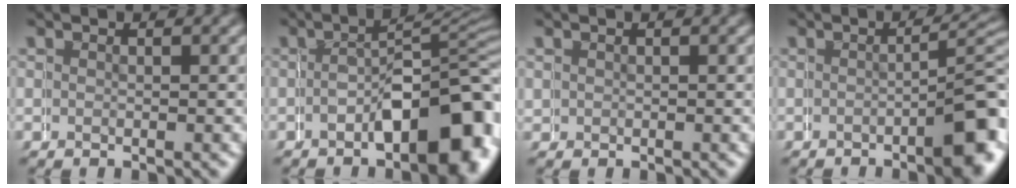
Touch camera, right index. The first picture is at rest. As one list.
[{"total": 8.6, "force": [-3.3, 4.2, 6.7], "torque": [-0.059, 0.012, -0.054]}, {"total": 1.4, "force": [0.5, 1.3, 0.1], "torque": [-0.010, -0.006, 0.011]}, {"total": 5.6, "force": [-2.8, 0.9, 4.7], "torque": [-0.040, 0.007, -0.042]}]